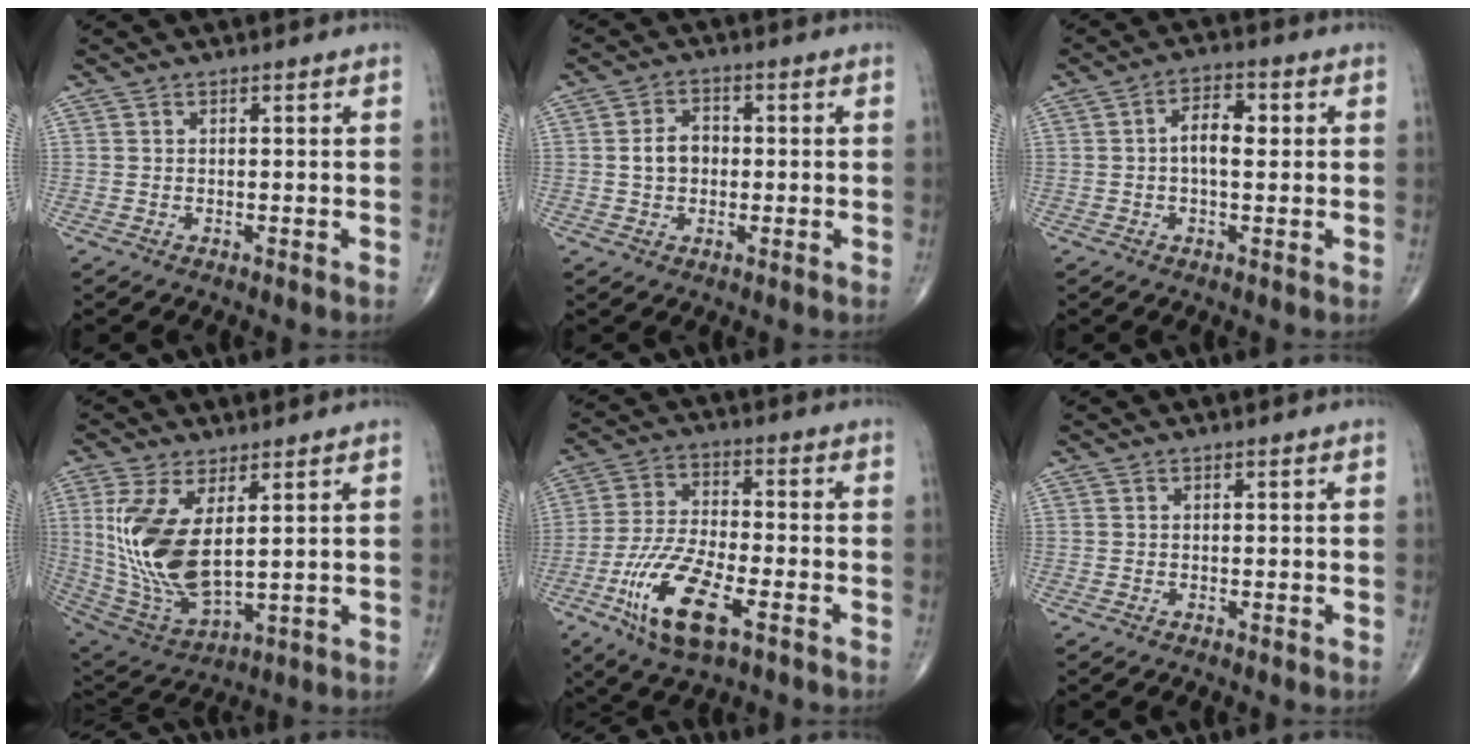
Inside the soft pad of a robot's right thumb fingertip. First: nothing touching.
{"total": 5.0, "force": [-0.1, 3.8, 3.2], "torque": [-0.048, 0.015, -0.007]}
{"total": 5.6, "force": [0.4, 2.8, 4.8], "torque": [-0.076, 0.016, 0.000]}
{"total": 16.2, "force": [3.1, 7.4, 14.1], "torque": [-0.291, -0.024, 0.082]}
{"total": 14.7, "force": [-6.6, 5.5, 11.9], "torque": [-0.236, 0.016, -0.117]}
{"total": 0.0}